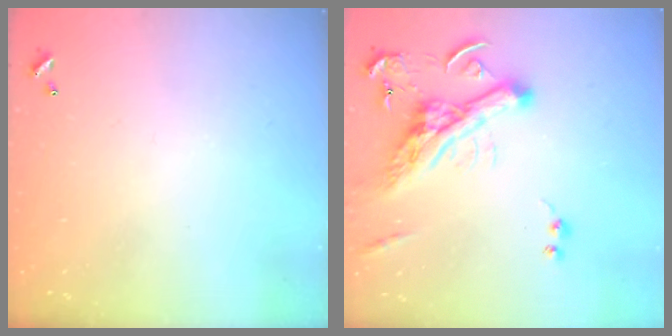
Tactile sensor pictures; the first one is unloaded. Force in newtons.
{"total": 7.9, "press": 7.7, "slide": 1.8}